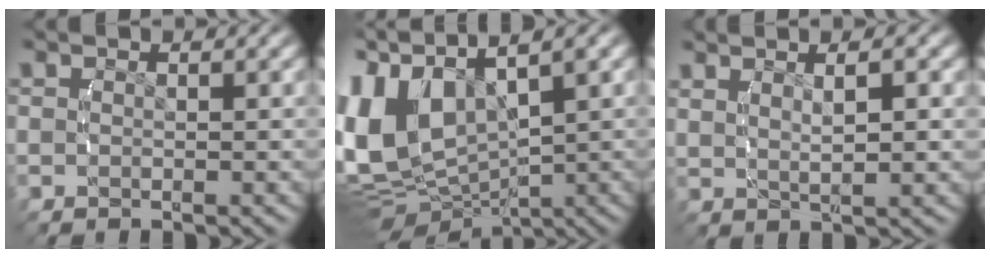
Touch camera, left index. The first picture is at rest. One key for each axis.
{"total": 14.4, "fx": 0.0, "fy": 11.4, "fz": 8.8, "tx": -0.208, "ty": -0.031, "tz": 0.004}
{"total": 3.8, "fx": 2.1, "fy": 0.9, "fz": 3.0, "tx": -0.041, "ty": 0.010, "tz": 0.040}